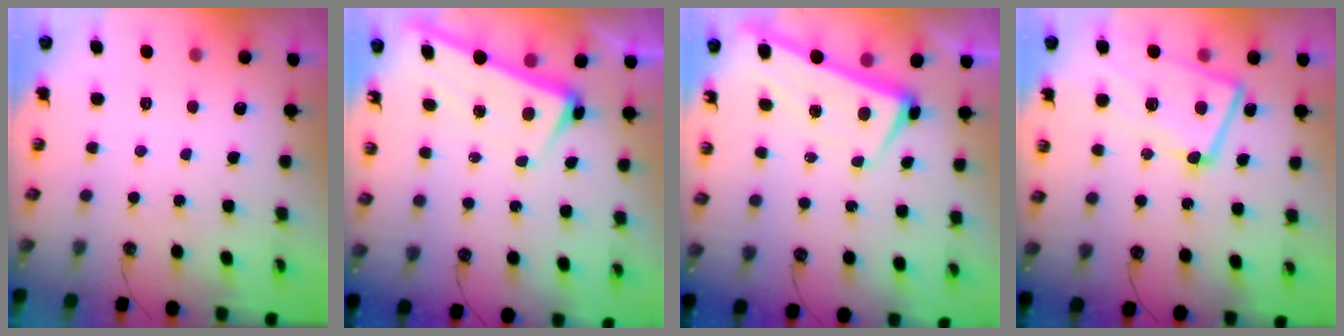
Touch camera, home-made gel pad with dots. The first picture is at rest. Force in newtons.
{"total": 3.0, "press": 2.9, "slide": 0.8}
{"total": 2.1, "press": 1.3, "slide": 1.7}
{"total": 6.7, "press": 6.4, "slide": 2.1}